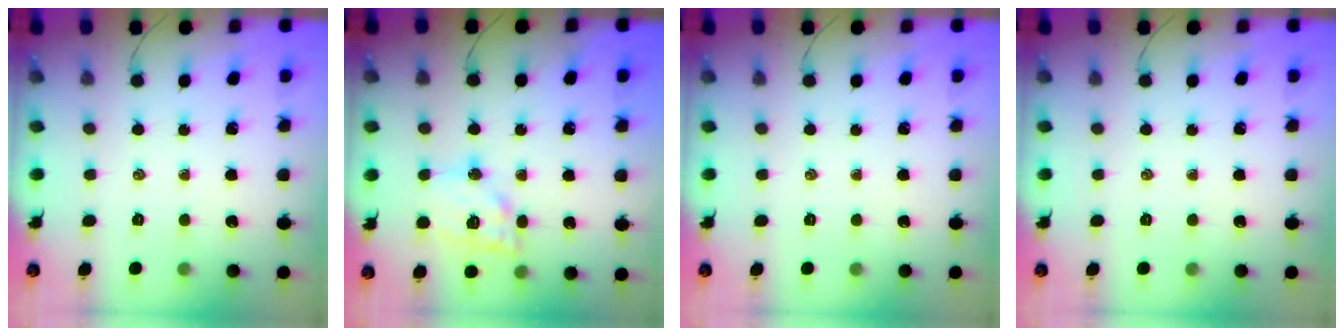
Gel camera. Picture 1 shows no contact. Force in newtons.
{"total": 14.3, "press": 14.1, "slide": 2.6}
{"total": 0.0}
{"total": 0.0}